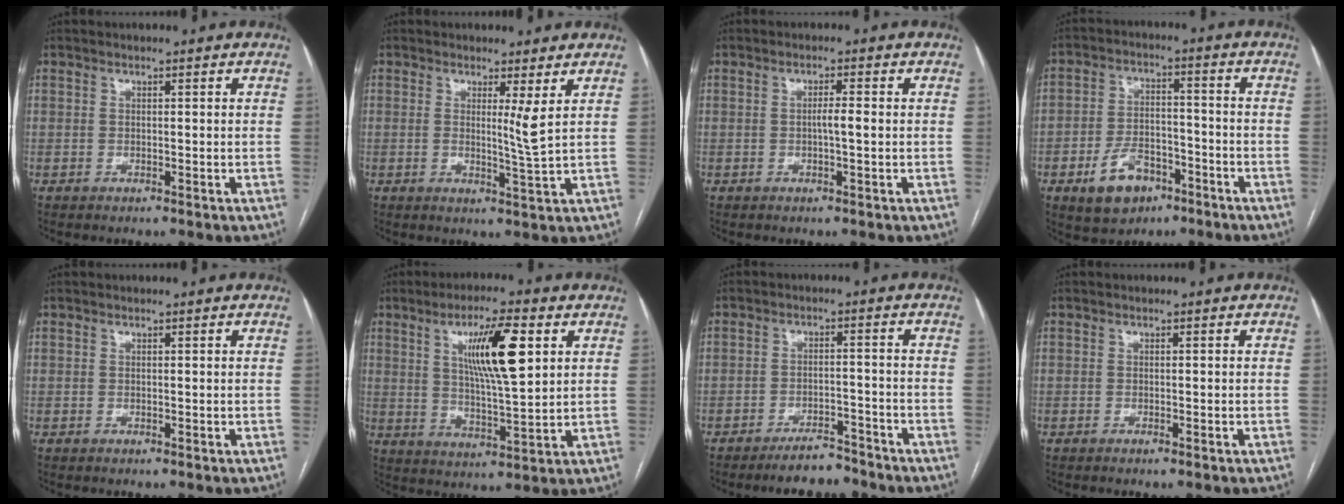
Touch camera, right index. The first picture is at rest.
{"total": 3.1, "force": [1.0, -0.8, 2.8], "torque": [-0.049, -0.015, 0.018]}
{"total": 2.1, "force": [-0.2, 0.0, 2.1], "torque": [-0.035, 0.002, -0.003]}
{"total": 8.8, "force": [-4.8, 5.5, 5.1], "torque": [-0.098, 0.011, -0.073]}
{"total": 0.0}
{"total": 11.8, "force": [4.1, 1.5, 10.9], "torque": [-0.188, 0.002, 0.073]}
{"total": 5.7, "force": [-5.1, 1.5, 2.0], "torque": [-0.027, -0.003, -0.082]}
{"total": 0.7, "force": [-0.5, -0.1, 0.5], "torque": [-0.013, -0.001, -0.007]}